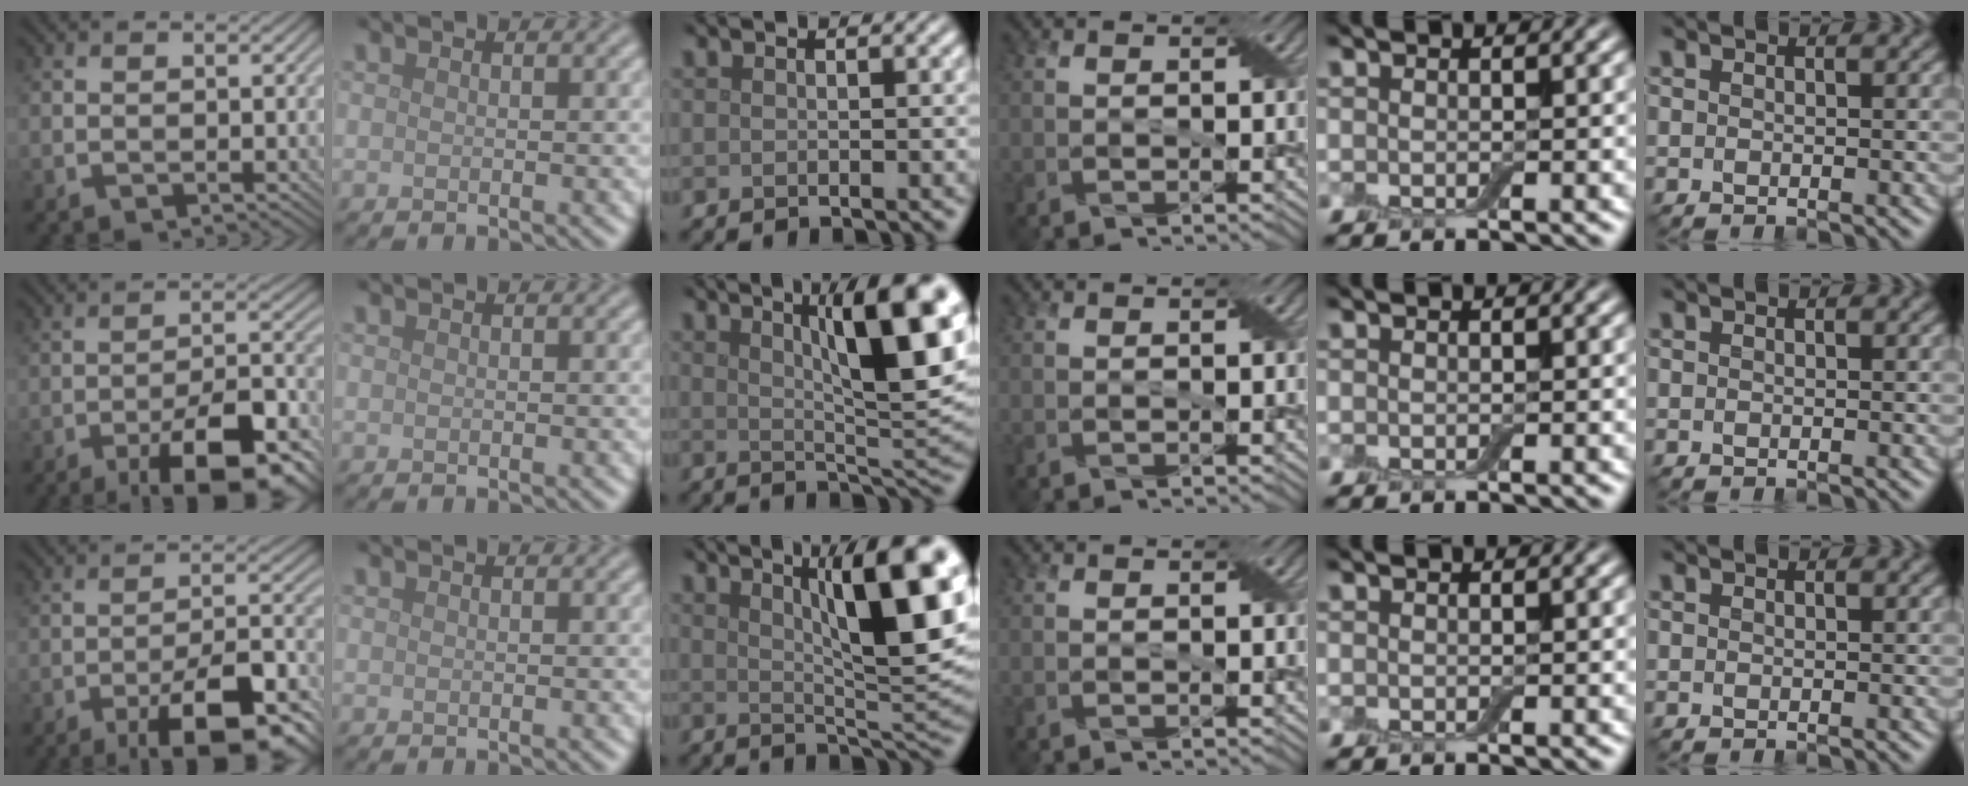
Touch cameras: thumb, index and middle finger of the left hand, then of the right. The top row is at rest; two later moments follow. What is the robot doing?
{"motion": "close", "object": "airpods case & airpods"}